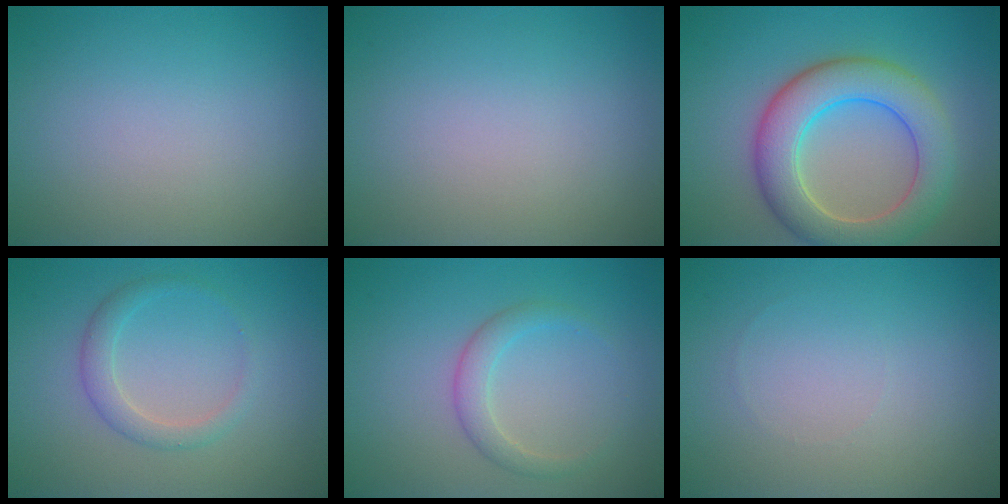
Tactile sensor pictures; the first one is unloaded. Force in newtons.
{"total": 0.0}
{"total": 7.4, "press": 7.3, "slide": 0.3}
{"total": 1.5, "press": 1.5, "slide": 0.0}
{"total": 2.0, "press": 2.0, "slide": 0.1}
{"total": 0.0}